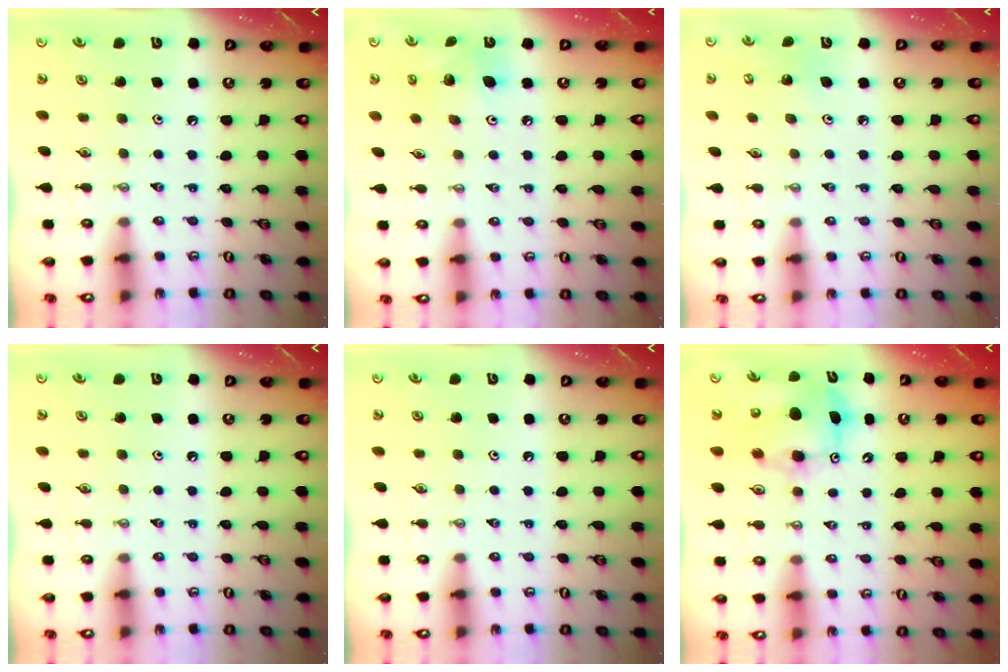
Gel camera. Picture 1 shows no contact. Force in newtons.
{"total": 9.7, "press": 9.5, "slide": 2.0}
{"total": 5.3, "press": 5.1, "slide": 1.3}
{"total": 0.0}
{"total": 0.0}
{"total": 8.5, "press": 8.2, "slide": 2.1}